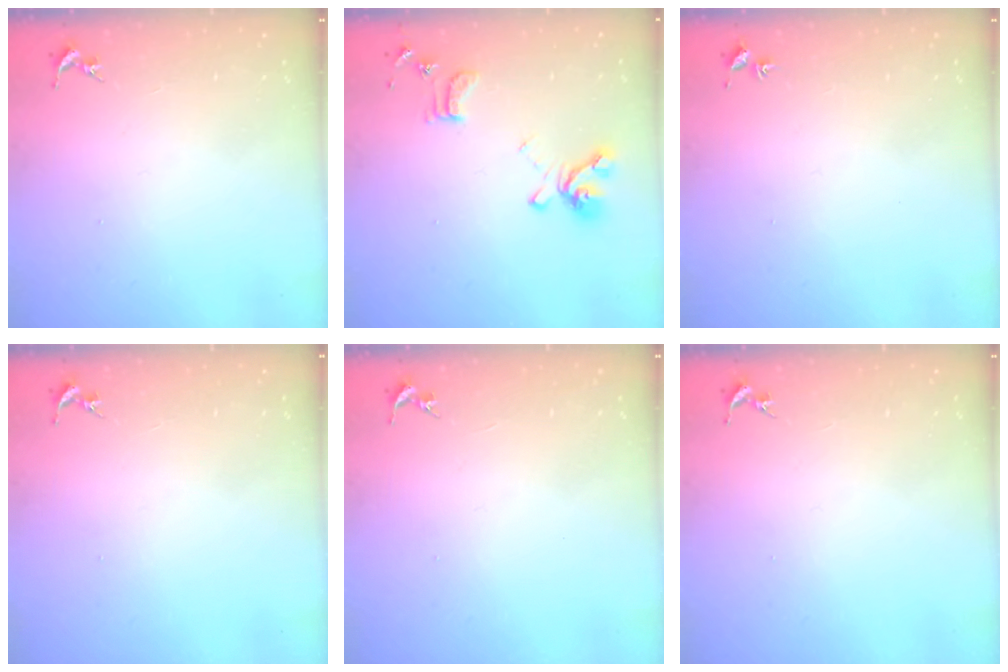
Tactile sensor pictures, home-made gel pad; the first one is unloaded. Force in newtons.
{"total": 14.3, "press": 14.2, "slide": 1.4}
{"total": 1.5, "press": 1.5, "slide": 0.2}
{"total": 0.0}
{"total": 0.0}
{"total": 0.0}